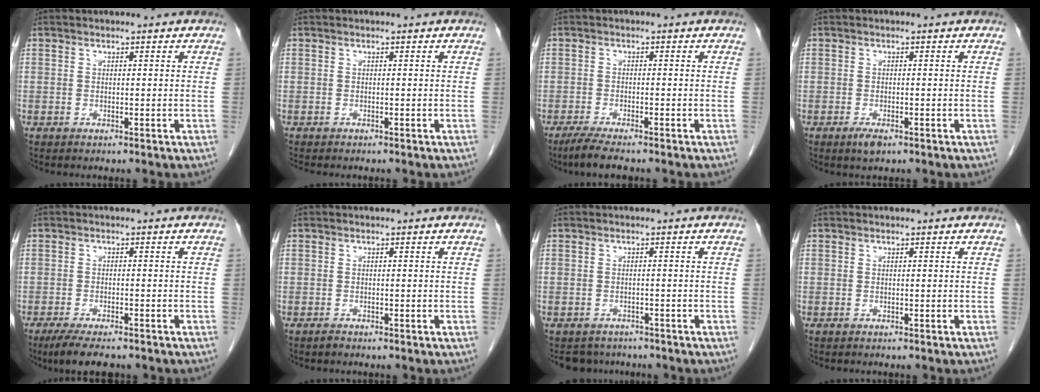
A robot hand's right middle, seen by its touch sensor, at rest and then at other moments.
{"total": 1.8, "force": [-1.6, 0.5, 0.8], "torque": [-0.016, -0.004, -0.017]}
{"total": 4.5, "force": [-3.6, 0.5, 2.7], "torque": [-0.053, -0.012, -0.060]}
{"total": 2.0, "force": [-1.2, 0.6, 1.4], "torque": [-0.027, -0.002, -0.018]}
{"total": 6.9, "force": [-5.5, 1.6, 3.9], "torque": [-0.061, -0.012, -0.085]}
{"total": 0.6, "force": [-0.5, 0.2, 0.1], "torque": [-0.003, -0.001, -0.010]}
{"total": 3.7, "force": [-3.3, 1.7, -0.2], "torque": [0.003, 0.002, -0.048]}
{"total": 0.0}